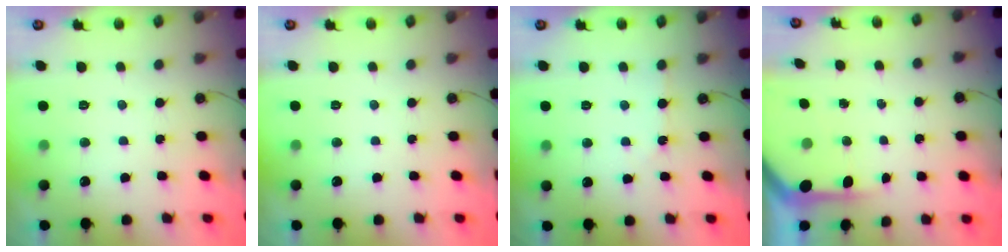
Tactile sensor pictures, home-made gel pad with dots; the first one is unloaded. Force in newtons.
{"total": 0.0}
{"total": 1.8, "press": 1.8, "slide": 0.4}
{"total": 4.2, "press": 4.2, "slide": 0.4}